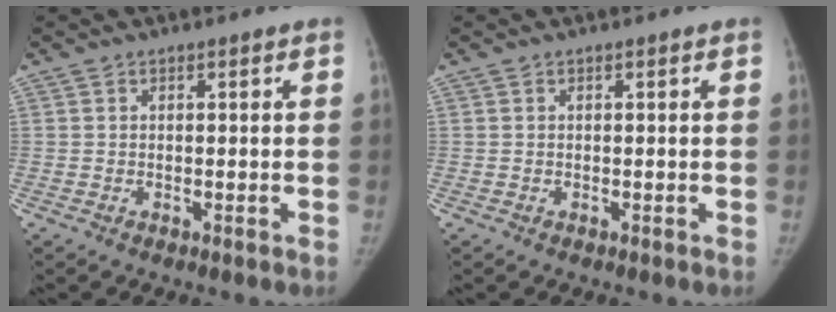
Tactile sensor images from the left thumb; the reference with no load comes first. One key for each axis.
{"total": 0.0}